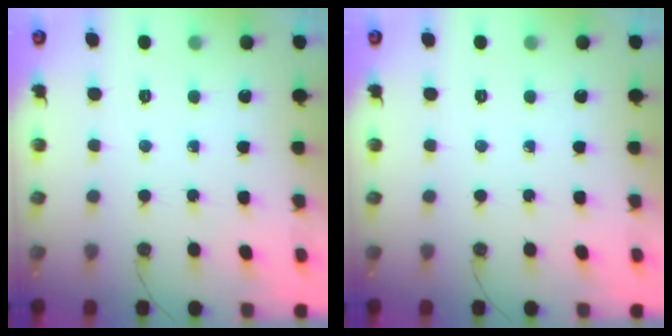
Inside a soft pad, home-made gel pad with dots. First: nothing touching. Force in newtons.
{"total": 0.0}